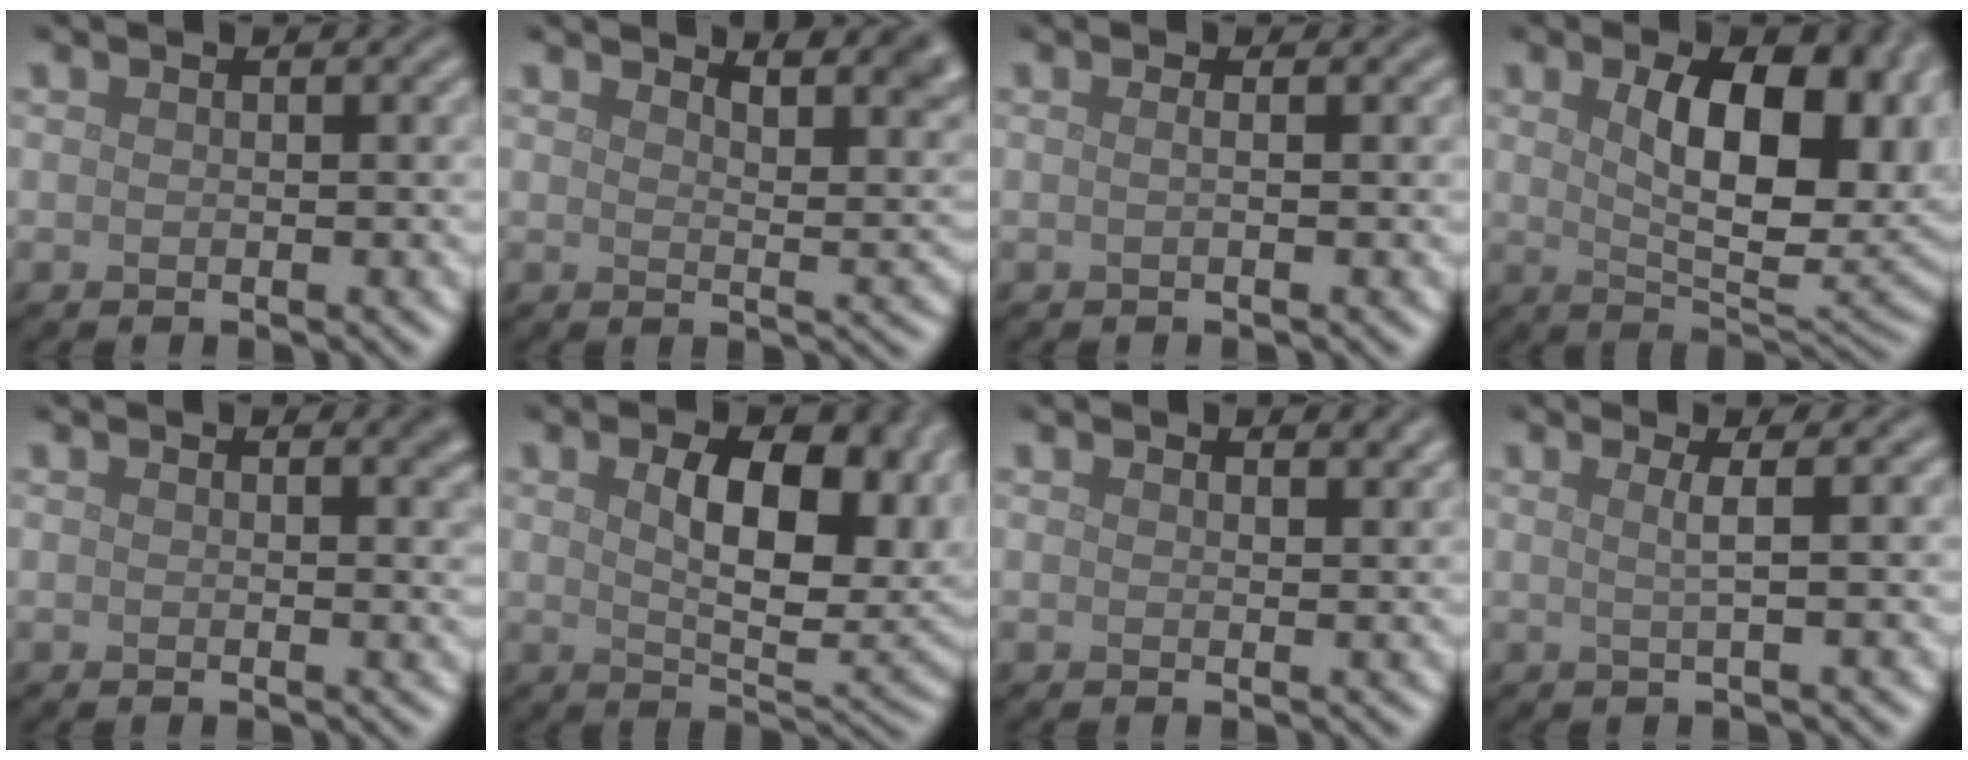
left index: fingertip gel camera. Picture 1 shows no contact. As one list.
[{"total": 5.9, "force": [4.3, 1.9, 3.6], "torque": [-0.031, 0.012, 0.055]}, {"total": 1.1, "force": [0.2, 0.4, 1.0], "torque": [-0.009, -0.005, -0.011]}, {"total": 11.4, "force": [2.0, 5.7, 9.6], "torque": [-0.140, -0.007, 0.042]}, {"total": 2.4, "force": [1.2, 0.9, 1.9], "torque": [-0.008, 0.005, 0.014]}, {"total": 10.3, "force": [2.2, 4.9, 8.7], "torque": [-0.132, -0.007, 0.043]}, {"total": 1.4, "force": [1.3, 0.3, 0.5], "torque": [-0.005, 0.000, 0.017]}, {"total": 1.9, "force": [0.4, 0.4, 1.7], "torque": [-0.030, 0.004, -0.001]}]